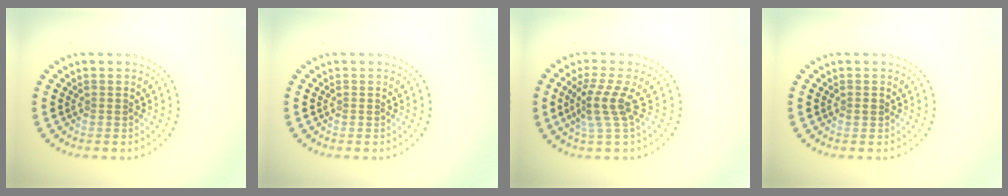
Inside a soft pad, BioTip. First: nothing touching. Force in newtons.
{"total": 0.0}
{"total": 2.9, "press": 1.9, "slide": 2.1}
{"total": 0.6, "press": 0.6, "slide": 0.1}